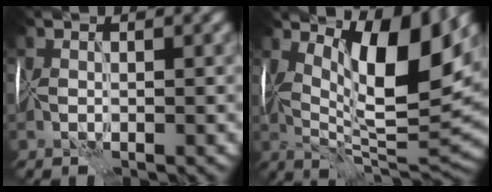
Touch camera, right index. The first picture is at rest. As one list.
[{"total": 10.8, "force": [4.0, 3.5, 9.4], "torque": [-0.156, -0.008, 0.073]}]